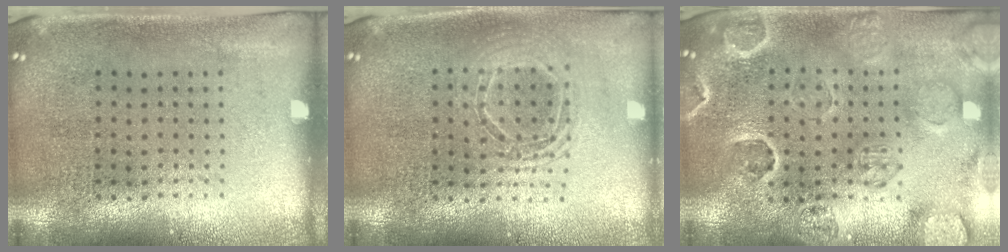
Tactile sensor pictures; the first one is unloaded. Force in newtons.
{"total": 1.7, "press": 1.5, "slide": 0.9}
{"total": 2.8, "press": 2.7, "slide": 0.5}